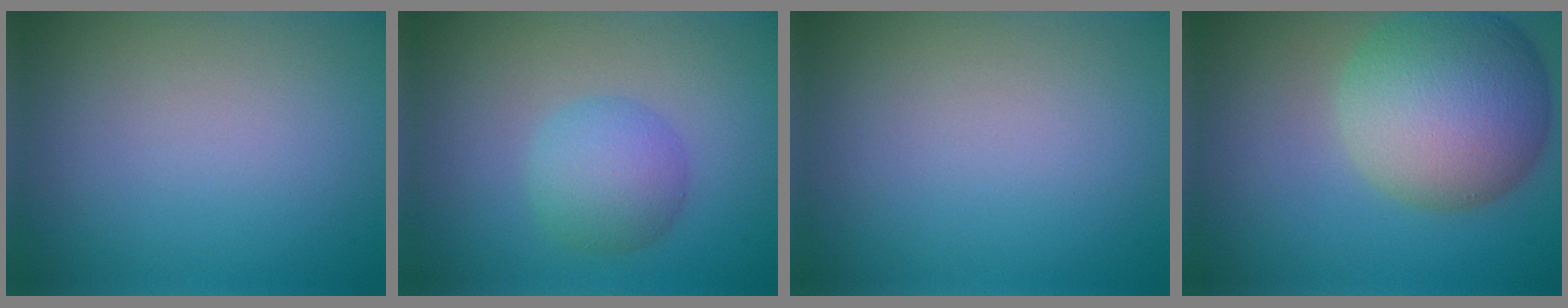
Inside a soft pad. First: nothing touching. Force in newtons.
{"total": 3.8, "press": 3.8, "slide": 0.2}
{"total": 0.0}
{"total": 11.2, "press": 11.1, "slide": 0.4}